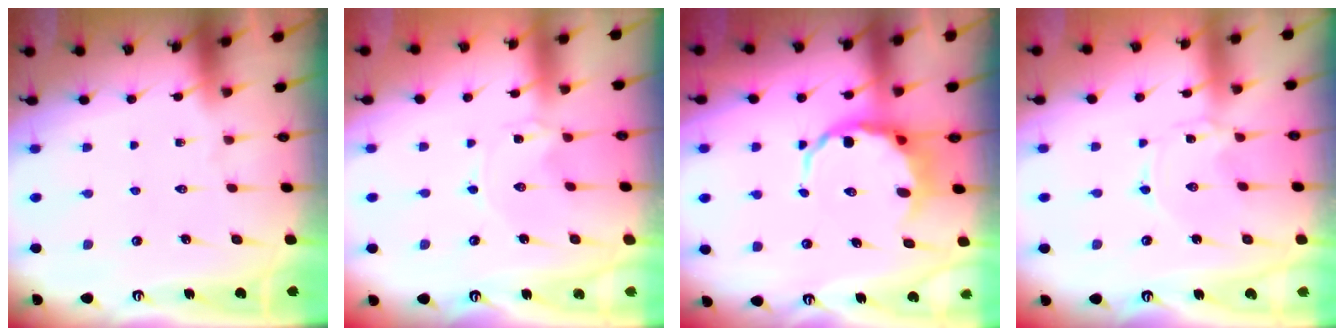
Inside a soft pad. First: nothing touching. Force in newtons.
{"total": 0.0}
{"total": 6.5, "press": 6.0, "slide": 2.6}
{"total": 0.0}